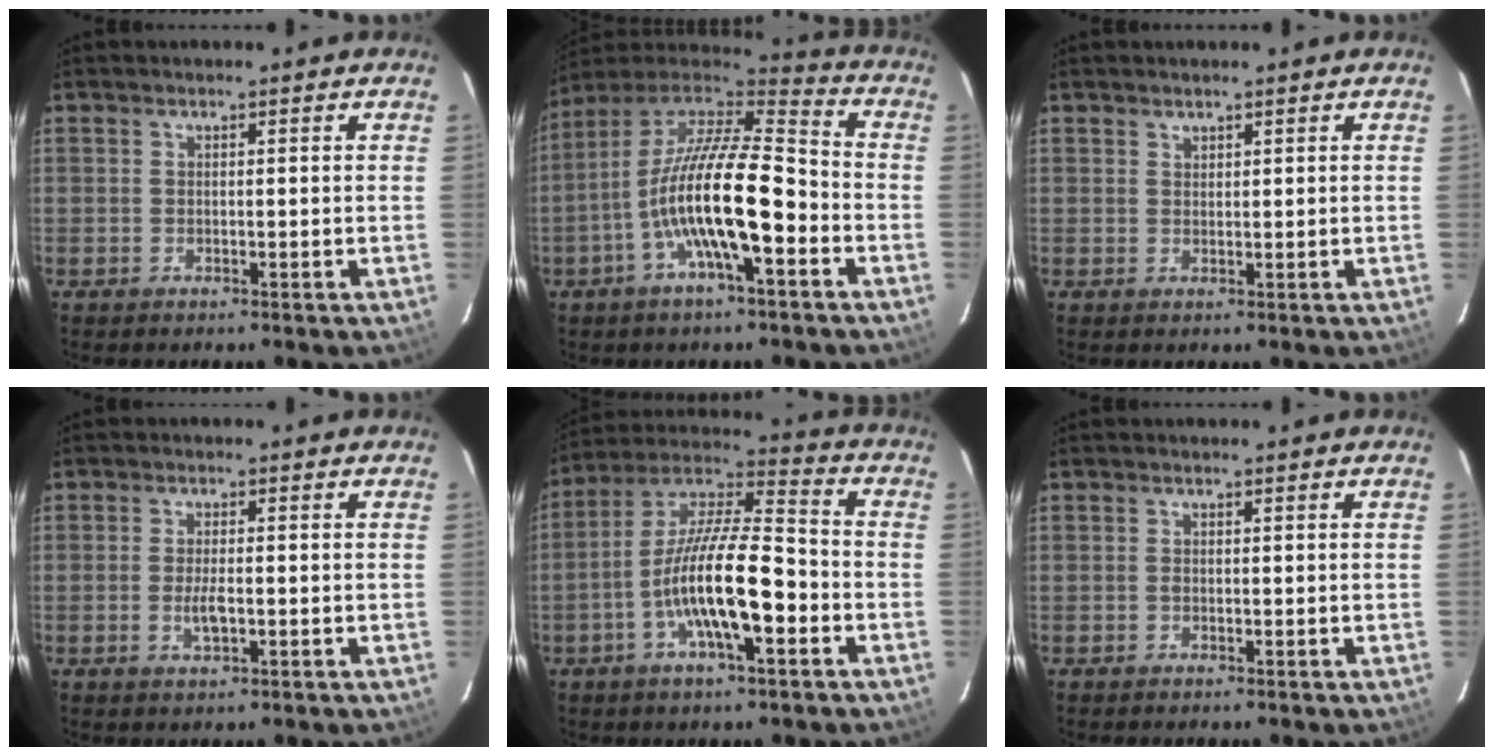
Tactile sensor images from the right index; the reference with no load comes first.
{"total": 18.0, "force": [-6.2, 4.5, 16.3], "torque": [-0.298, -0.010, -0.122]}
{"total": 0.9, "force": [0.8, 0.4, 0.1], "torque": [0.000, 0.002, 0.016]}
{"total": 3.1, "force": [-0.7, 1.0, 2.8], "torque": [-0.055, -0.003, -0.011]}
{"total": 15.7, "force": [-5.2, 3.8, 14.3], "torque": [-0.268, -0.002, -0.098]}
{"total": 0.0}